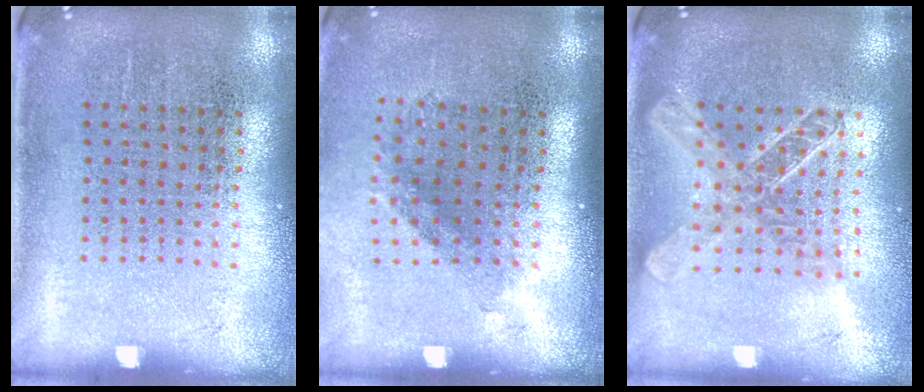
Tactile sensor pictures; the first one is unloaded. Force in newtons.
{"total": 1.2, "press": 0.9, "slide": 0.8}
{"total": 1.9, "press": 1.6, "slide": 1.0}